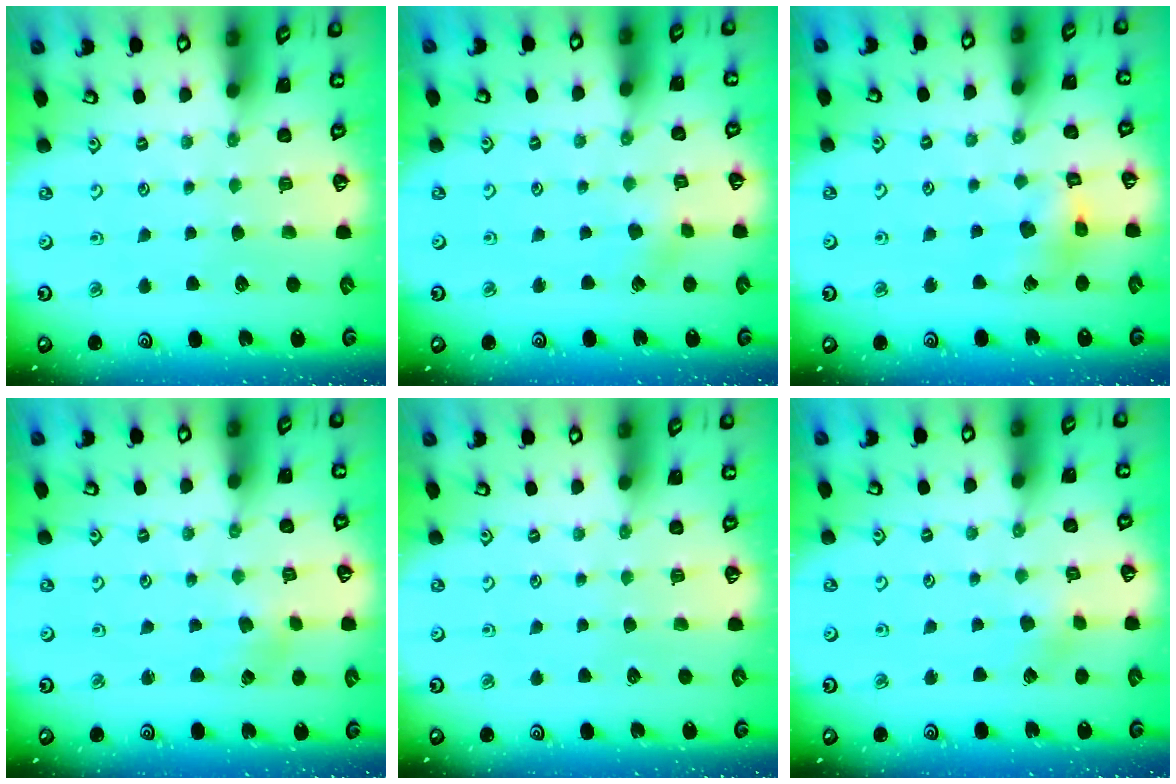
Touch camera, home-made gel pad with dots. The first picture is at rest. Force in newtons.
{"total": 2.6, "press": 2.4, "slide": 0.9}
{"total": 9.0, "press": 9.0, "slide": 1.1}
{"total": 2.7, "press": 2.7, "slide": 0.3}
{"total": 0.0}
{"total": 2.9, "press": 2.9, "slide": 0.7}